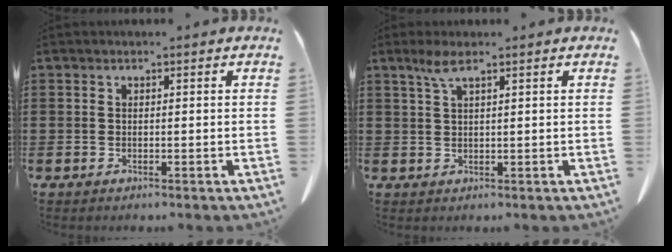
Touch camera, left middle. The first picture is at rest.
{"total": 3.0, "force": [1.8, 0.5, 2.4], "torque": [-0.053, 0.003, 0.031]}